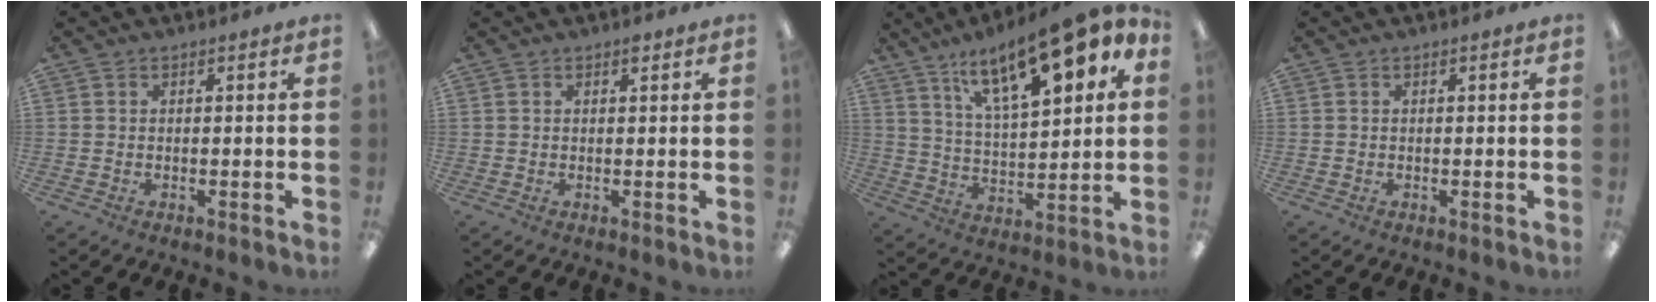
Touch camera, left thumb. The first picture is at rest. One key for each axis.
{"total": 1.0, "fx": 0.7, "fy": 0.3, "fz": 0.6, "tx": -0.006, "ty": -0.002, "tz": 0.011}
{"total": 19.5, "fx": 12.6, "fy": 6.5, "fz": 13.4, "tx": -0.216, "ty": -0.068, "tz": 0.207}
{"total": 0.0}